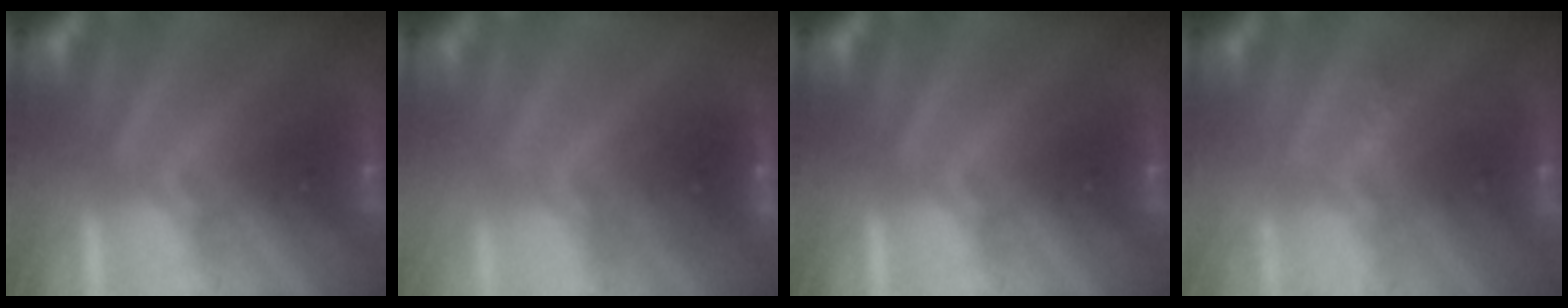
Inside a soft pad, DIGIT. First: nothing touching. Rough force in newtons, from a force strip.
{"total": 1.7}
{"total": 0.0}
{"total": 2.3}